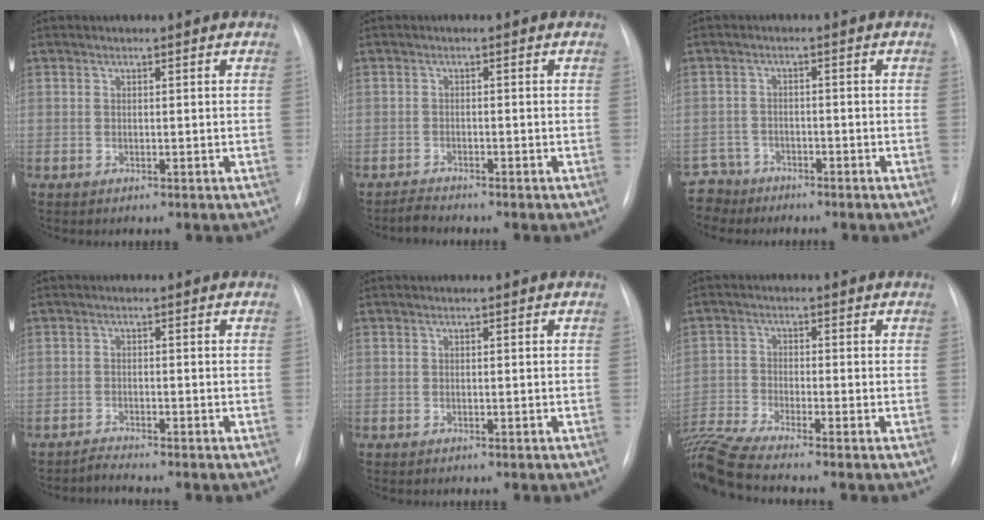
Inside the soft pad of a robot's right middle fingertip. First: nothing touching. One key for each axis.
{"total": 1.5, "fx": -1.5, "fy": -0.1, "fz": -0.1, "tx": -0.001, "ty": -0.008, "tz": -0.028}
{"total": 4.3, "fx": -3.7, "fy": 1.8, "fz": -1.3, "tx": 0.024, "ty": -0.003, "tz": -0.074}
{"total": 1.7, "fx": -1.6, "fy": -0.6, "fz": -0.3, "tx": 0.003, "ty": -0.010, "tz": -0.030}
{"total": 0.0}
{"total": 8.5, "fx": -7.5, "fy": -1.7, "fz": 3.7, "tx": -0.083, "ty": -0.014, "tz": -0.142}